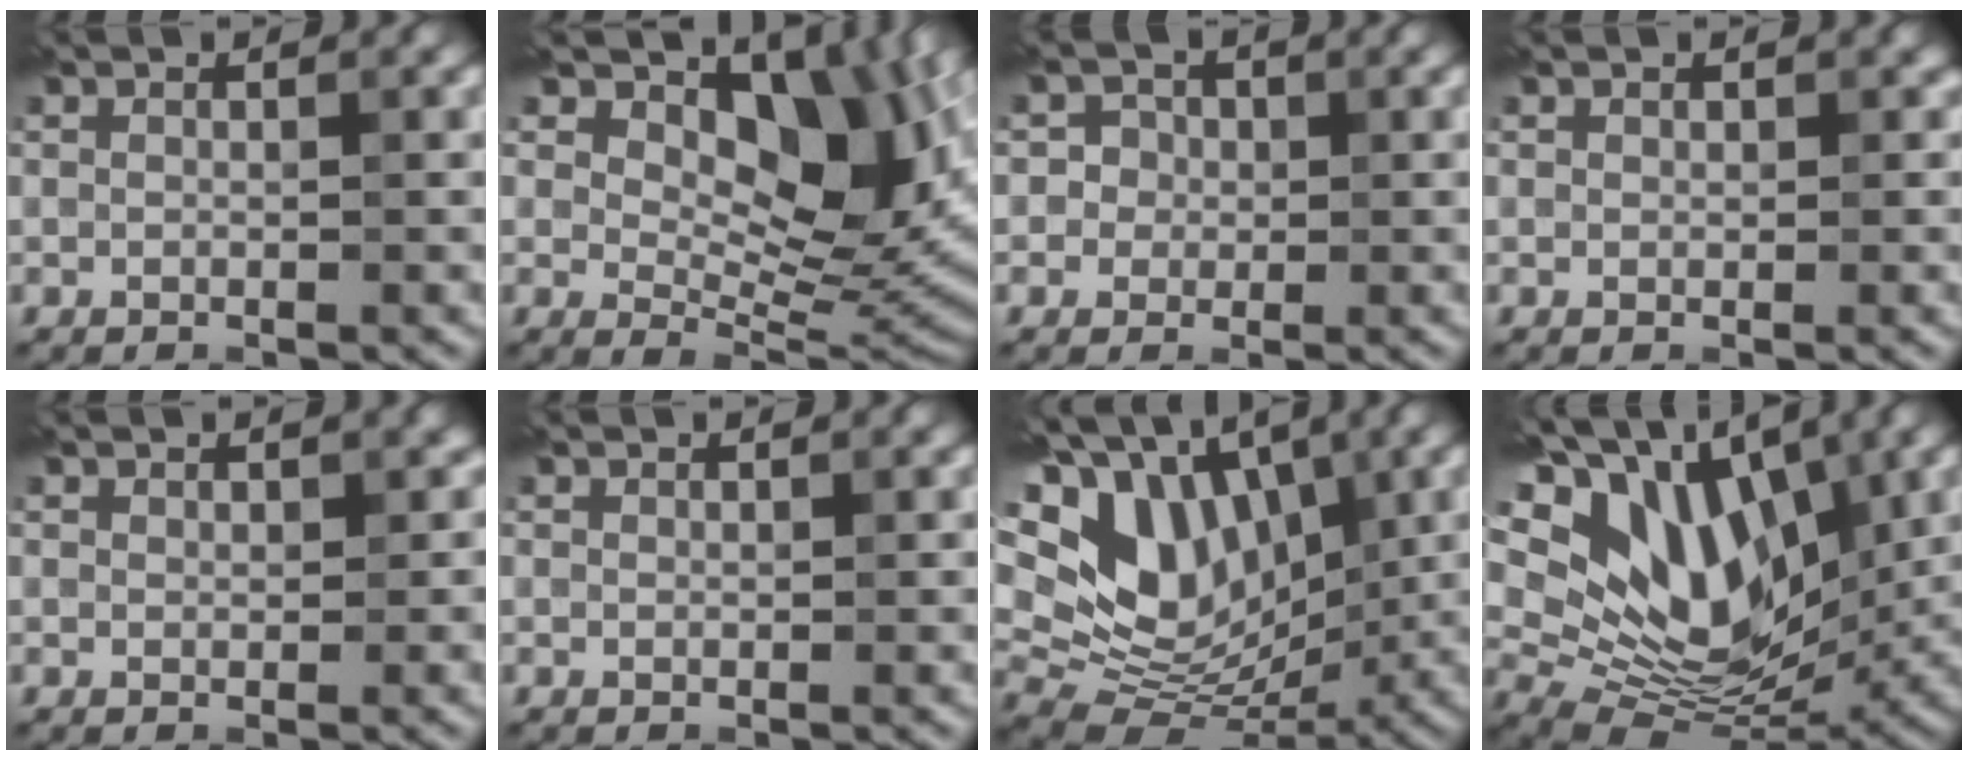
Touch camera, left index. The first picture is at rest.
{"total": 12.6, "force": [5.0, 6.9, 9.3], "torque": [-0.120, 0.005, 0.078]}
{"total": 2.1, "force": [0.1, 2.0, 0.3], "torque": [0.015, 0.010, -0.018]}
{"total": 0.8, "force": [0.3, 0.6, 0.3], "torque": [0.000, 0.004, 0.003]}
{"total": 1.0, "force": [0.5, 0.7, 0.4], "torque": [-0.002, 0.004, 0.005]}
{"total": 0.0}
{"total": 16.3, "force": [4.5, 12.0, 10.1], "torque": [-0.198, 0.038, 0.085]}
{"total": 15.6, "force": [5.5, 9.6, 10.9], "torque": [-0.187, 0.026, 0.102]}